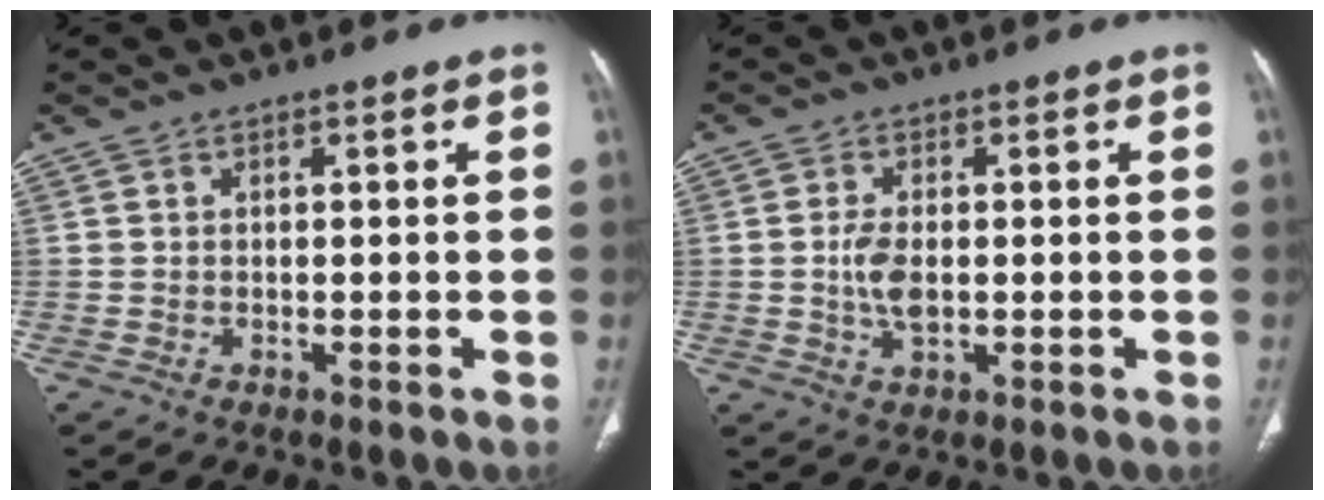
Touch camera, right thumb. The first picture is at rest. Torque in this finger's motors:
{"motor_torque": [1.25, 1.63, 0.92, -0.28, 0.10]}